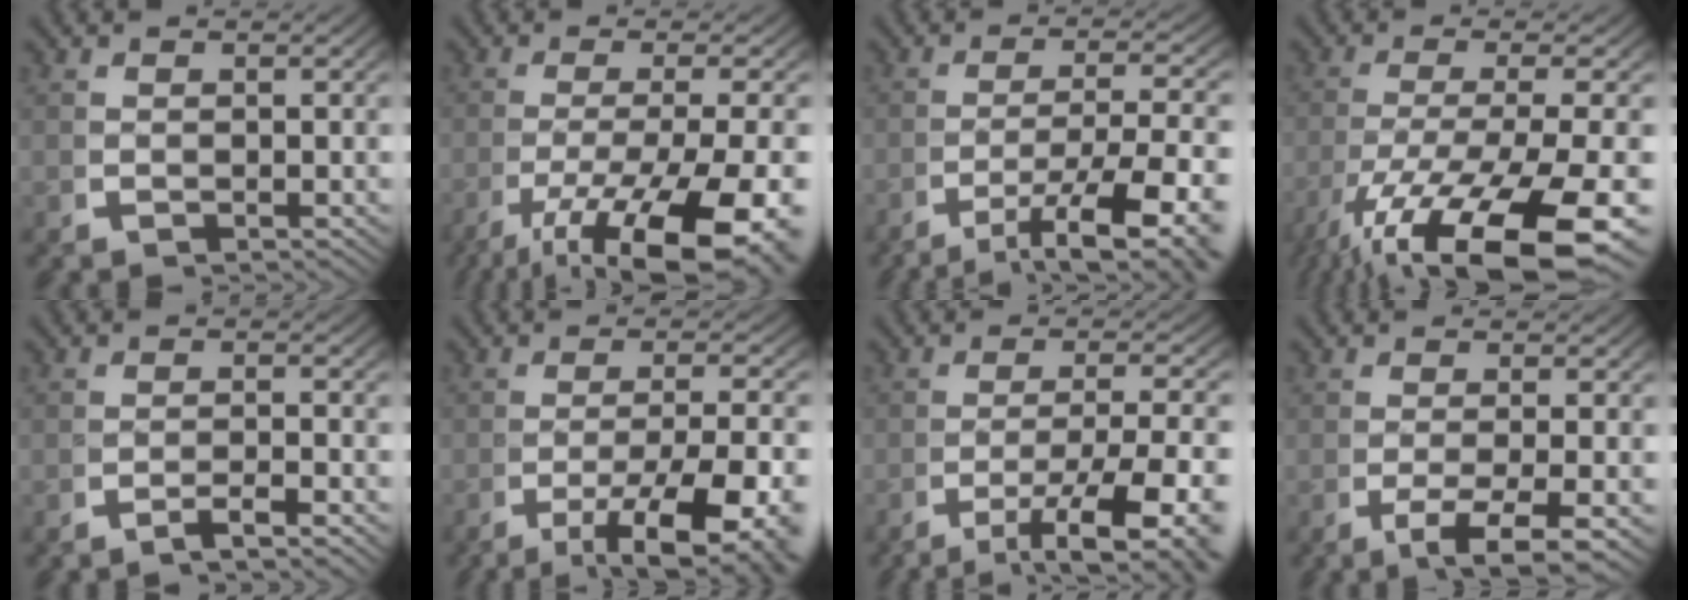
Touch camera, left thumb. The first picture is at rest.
{"total": 11.2, "force": [-4.8, 4.9, 8.9], "torque": [-0.166, -0.040, -0.050]}
{"total": 8.9, "force": [-3.9, 3.6, 7.2], "torque": [-0.122, -0.032, -0.042]}
{"total": 13.0, "force": [-5.6, 5.8, 10.2], "torque": [-0.202, -0.053, -0.050]}
{"total": 2.0, "force": [-1.4, 0.0, 1.4], "torque": [-0.023, 0.005, -0.033]}
{"total": 8.7, "force": [-3.4, 3.8, 7.1], "torque": [-0.123, -0.029, -0.040]}
{"total": 8.0, "force": [-3.4, 3.1, 6.5], "torque": [-0.109, -0.024, -0.040]}
{"total": 4.3, "force": [-2.1, 1.3, 3.5], "torque": [-0.071, -0.014, -0.026]}